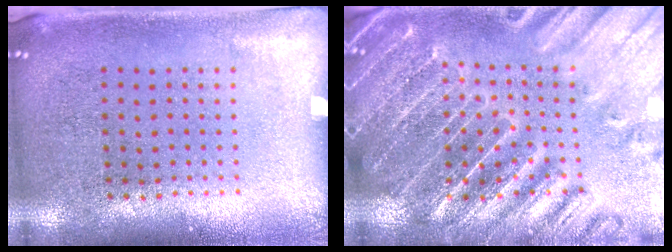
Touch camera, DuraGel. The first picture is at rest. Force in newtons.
{"total": 3.6, "press": 3.5, "slide": 1.0}